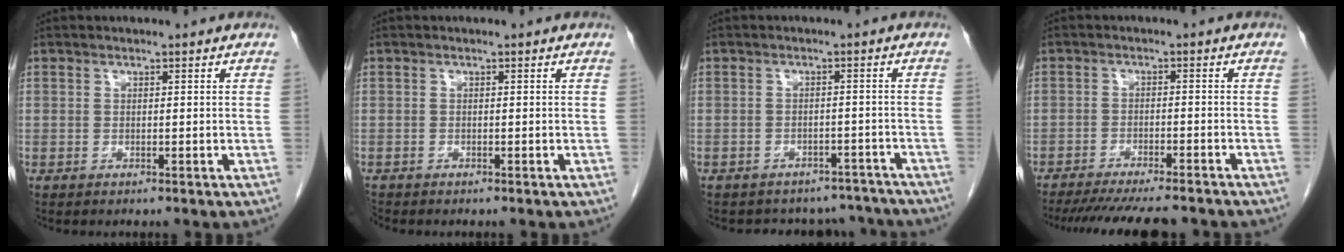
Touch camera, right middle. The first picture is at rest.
{"total": 0.6, "force": [-0.6, 0.1, 0.0], "torque": [-0.005, -0.003, -0.015]}
{"total": 10.9, "force": [-9.9, 4.5, 1.3], "torque": [-0.013, 0.024, -0.104]}
{"total": 13.6, "force": [-12.0, 1.6, 6.0], "torque": [-0.093, -0.025, -0.166]}